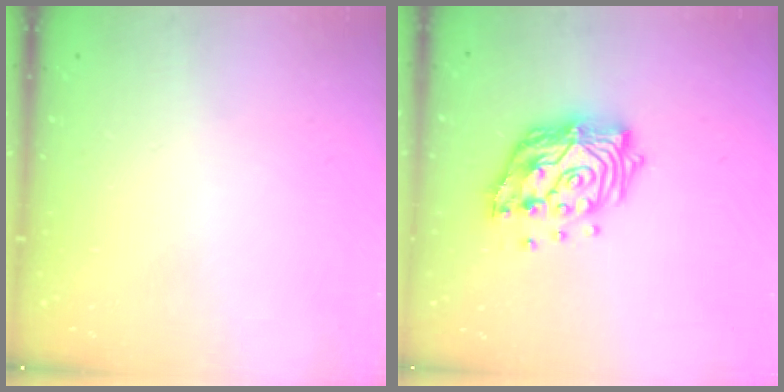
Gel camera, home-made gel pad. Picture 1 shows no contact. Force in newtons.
{"total": 17.0, "press": 16.9, "slide": 1.5}